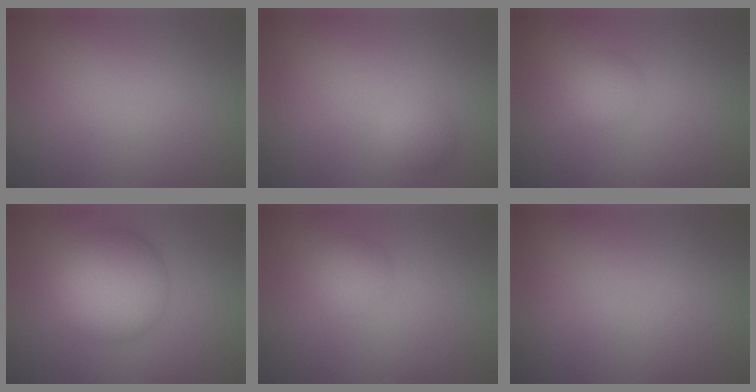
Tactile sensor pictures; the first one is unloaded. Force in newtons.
{"total": 1.3, "press": 1.3, "slide": 0.1}
{"total": 1.7, "press": 1.7, "slide": 0.0}
{"total": 7.0, "press": 7.0, "slide": 0.2}
{"total": 1.8, "press": 1.8, "slide": 0.0}
{"total": 0.0}